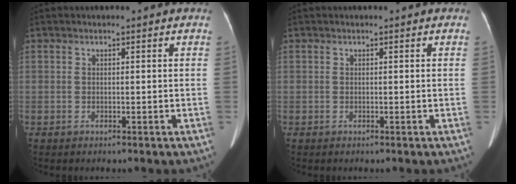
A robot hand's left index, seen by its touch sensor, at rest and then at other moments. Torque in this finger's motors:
{"motor_torque": [0.04, -0.06, 0.07, 0.01]}